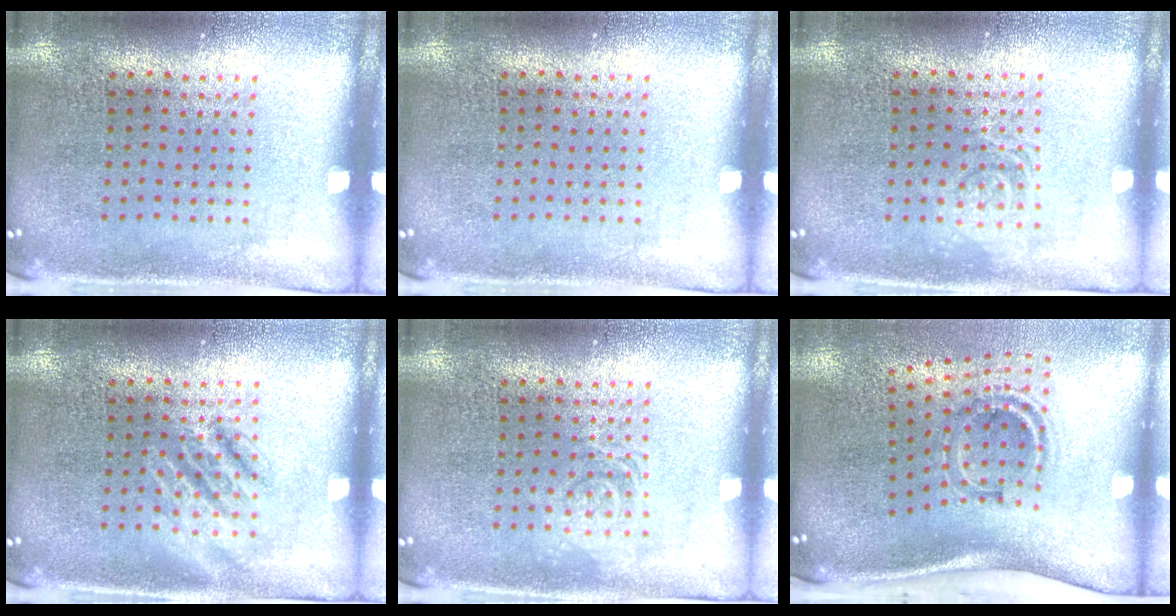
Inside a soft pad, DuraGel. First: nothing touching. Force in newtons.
{"total": 0.0}
{"total": 1.8, "press": 1.8, "slide": 0.3}
{"total": 2.3, "press": 2.2, "slide": 0.3}
{"total": 1.8, "press": 1.8, "slide": 0.3}
{"total": 1.9, "press": 1.2, "slide": 1.5}